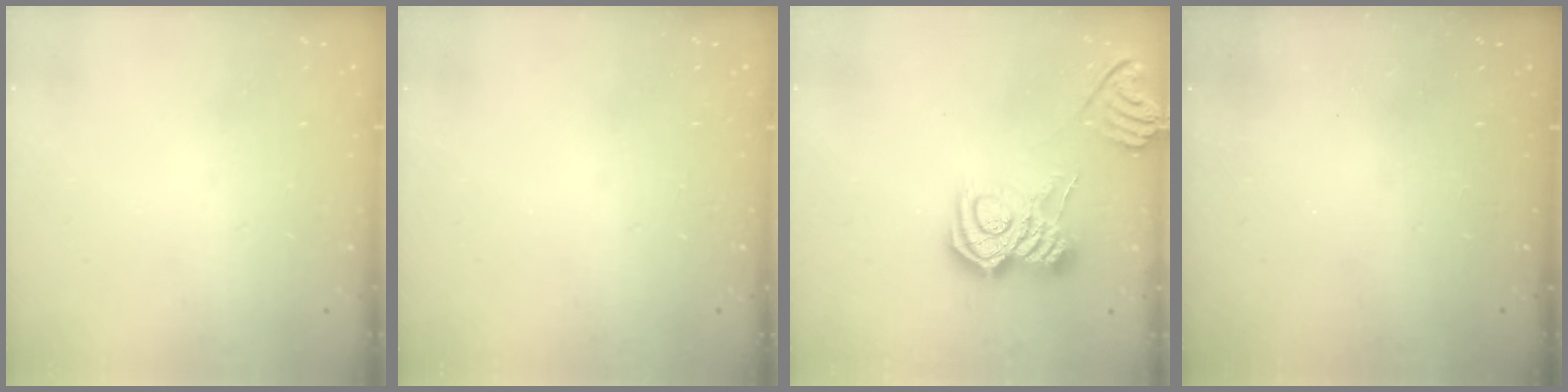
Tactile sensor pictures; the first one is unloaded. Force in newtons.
{"total": 0.0}
{"total": 11.4, "press": 11.4, "slide": 0.6}
{"total": 2.4, "press": 2.2, "slide": 0.8}